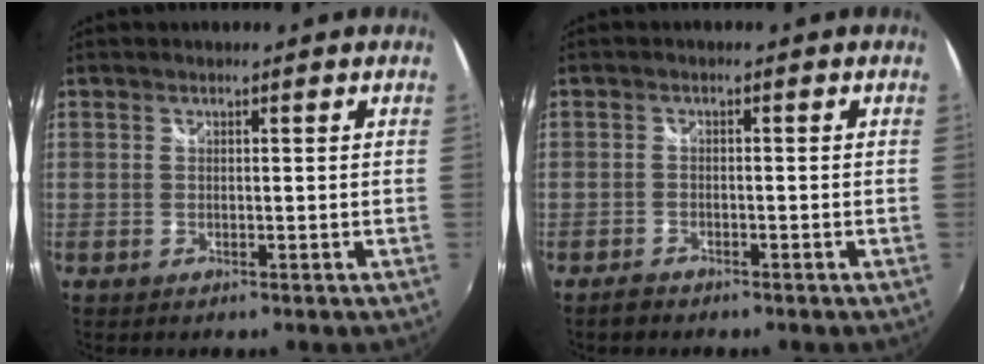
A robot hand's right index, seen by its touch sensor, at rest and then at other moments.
{"total": 2.1, "force": [-1.8, 0.9, 0.5], "torque": [-0.018, -0.001, -0.035]}